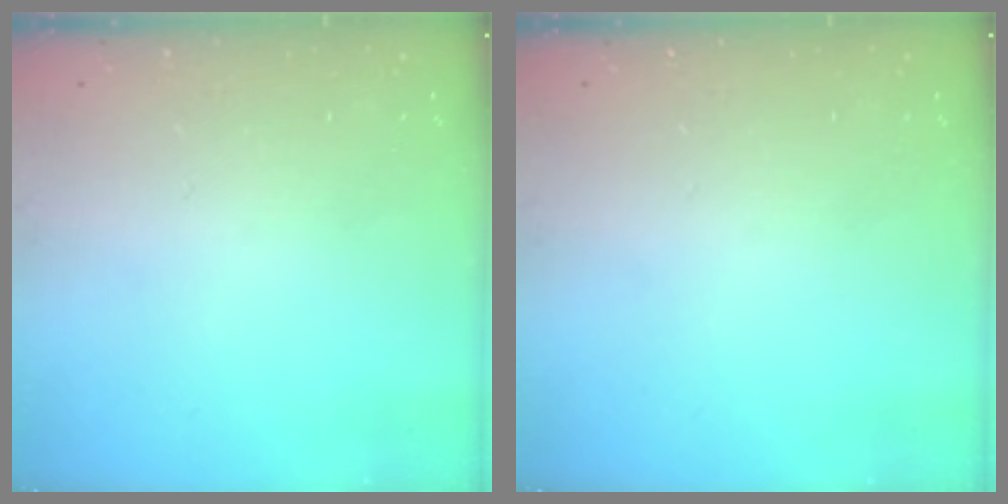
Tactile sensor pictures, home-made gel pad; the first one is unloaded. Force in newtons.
{"total": 0.0}